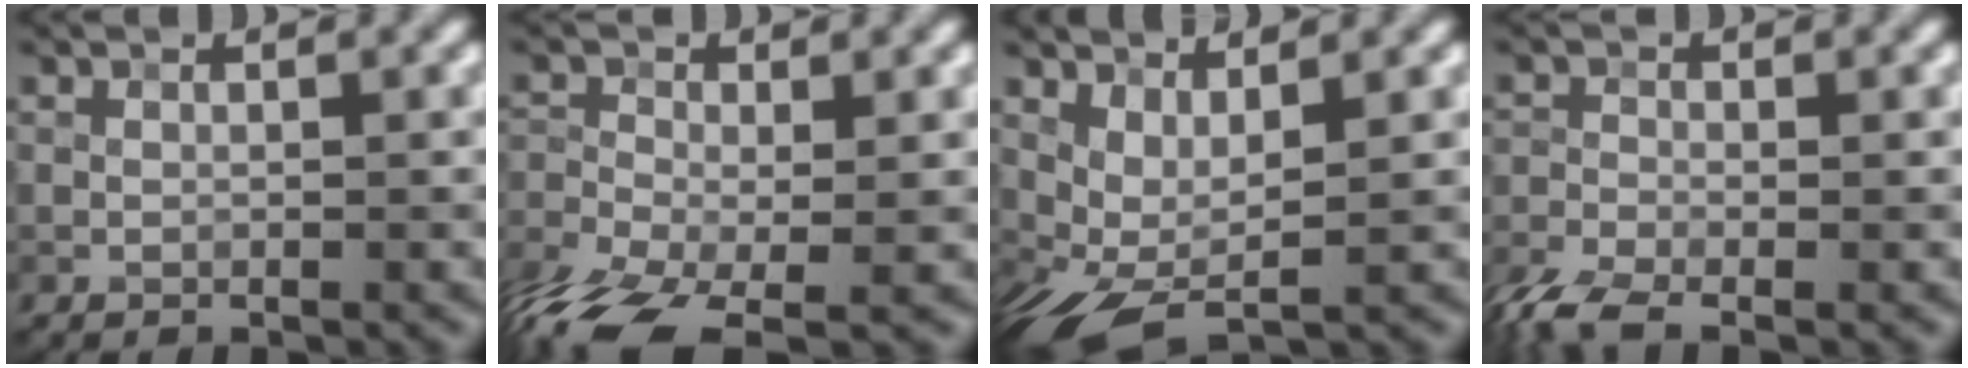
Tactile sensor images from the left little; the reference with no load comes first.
{"total": 8.9, "force": [-5.4, 4.0, 5.8], "torque": [-0.139, -0.033, -0.108]}
{"total": 3.5, "force": [0.6, 1.5, 3.1], "torque": [-0.080, -0.009, 0.014]}
{"total": 5.3, "force": [-3.9, 1.9, 3.0], "torque": [-0.070, -0.018, -0.088]}